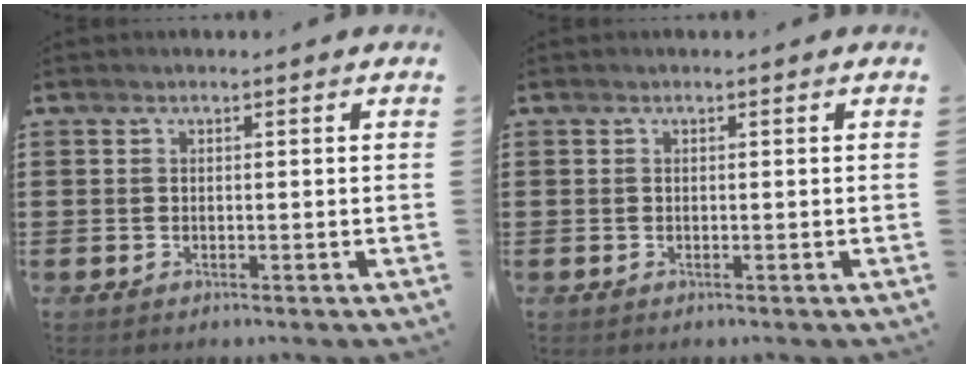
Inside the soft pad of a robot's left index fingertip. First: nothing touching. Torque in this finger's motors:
{"motor_torque": [0.00, 0.00, 0.00, 0.00]}